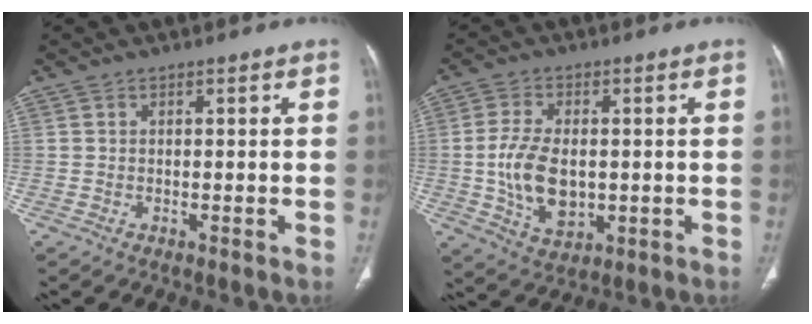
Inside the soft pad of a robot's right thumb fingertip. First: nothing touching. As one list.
[{"total": 10.7, "force": [-0.6, 6.5, 8.5], "torque": [-0.151, -0.007, -0.002]}]